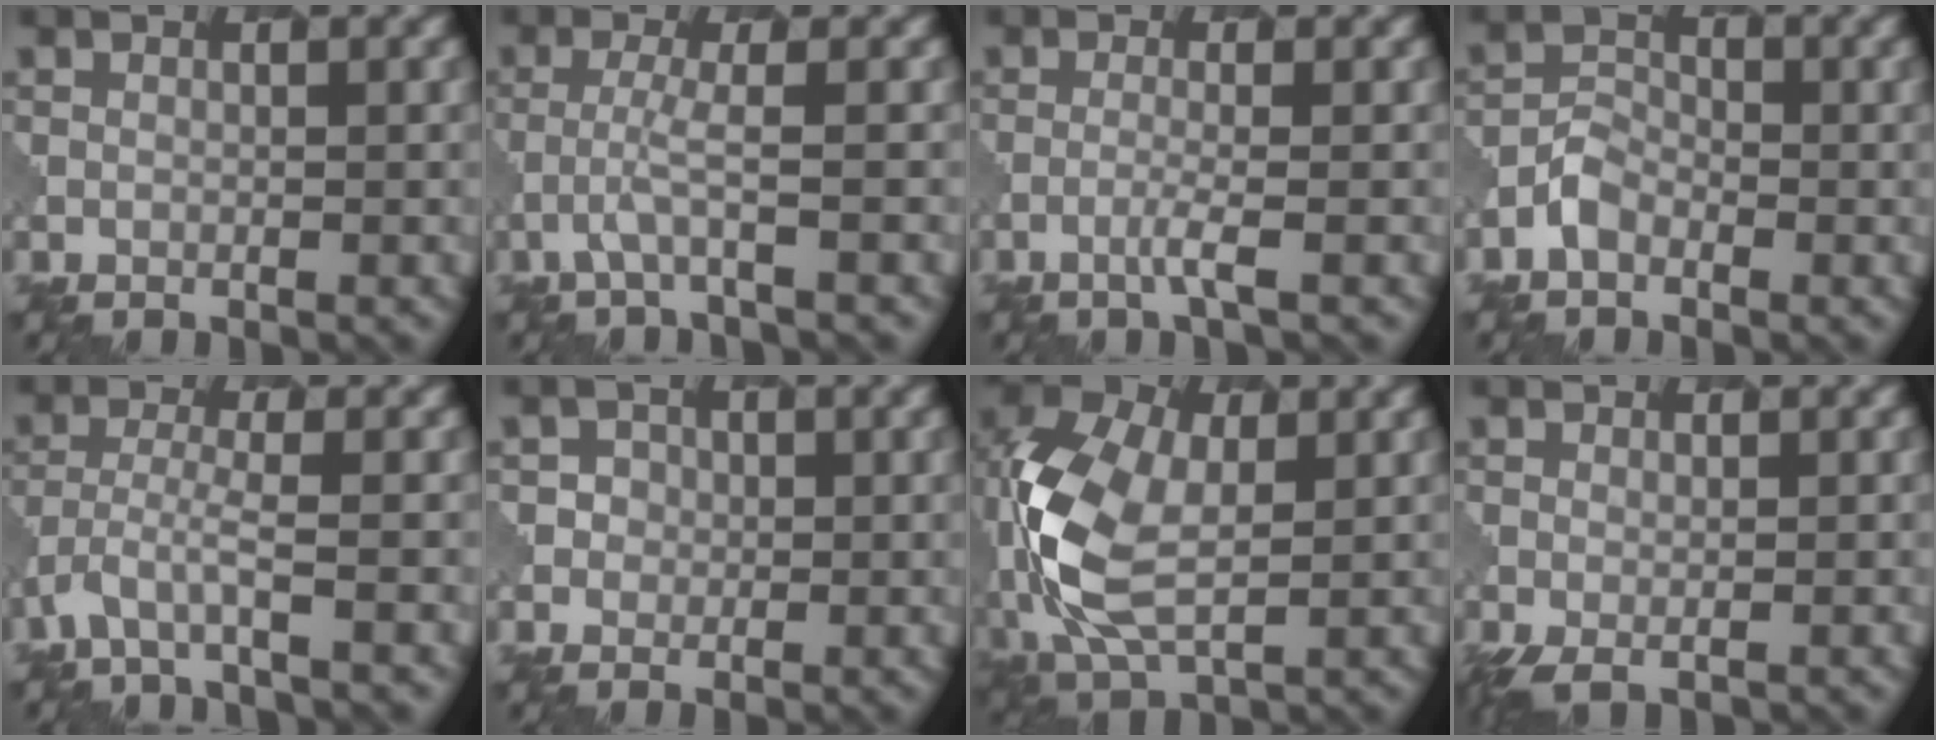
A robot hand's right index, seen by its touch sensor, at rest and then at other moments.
{"total": 1.9, "force": [-0.9, 0.0, 1.6], "torque": [-0.035, 0.002, -0.027]}
{"total": 1.5, "force": [-0.7, 0.1, 1.3], "torque": [-0.022, 0.002, -0.023]}
{"total": 2.0, "force": [-1.3, 1.4, 0.7], "torque": [-0.017, 0.004, -0.030]}
{"total": 2.6, "force": [-1.9, 0.4, 1.8], "torque": [-0.046, -0.012, -0.045]}
{"total": 2.2, "force": [0.0, 2.2, 0.1], "torque": [0.010, 0.008, -0.006]}
{"total": 10.5, "force": [-0.1, 6.8, 8.0], "torque": [-0.201, -0.001, -0.008]}
{"total": 1.4, "force": [-0.6, 0.5, 1.1], "torque": [-0.033, -0.008, -0.008]}